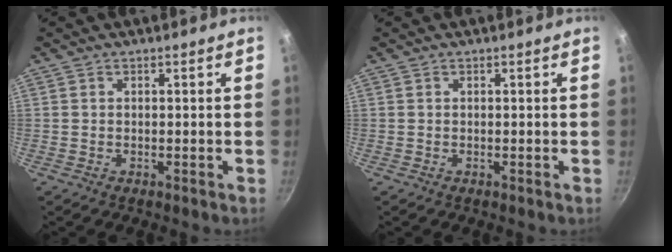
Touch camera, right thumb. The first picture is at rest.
{"total": 0.0}